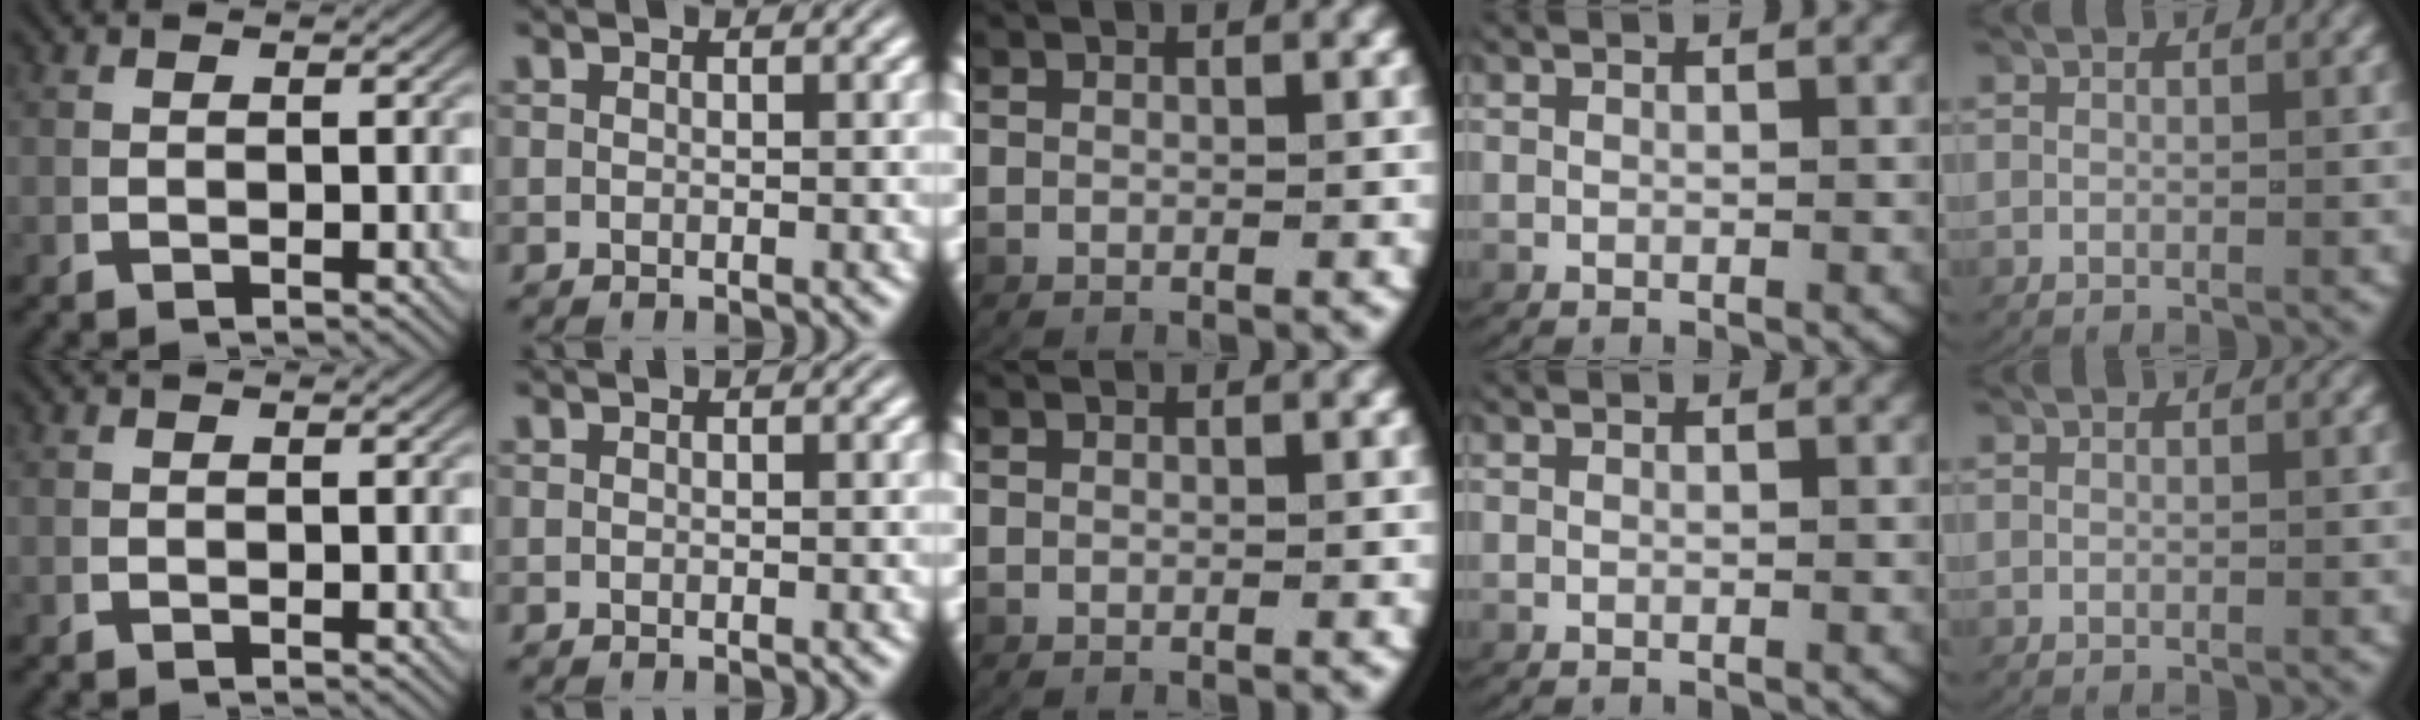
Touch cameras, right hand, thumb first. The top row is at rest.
{}